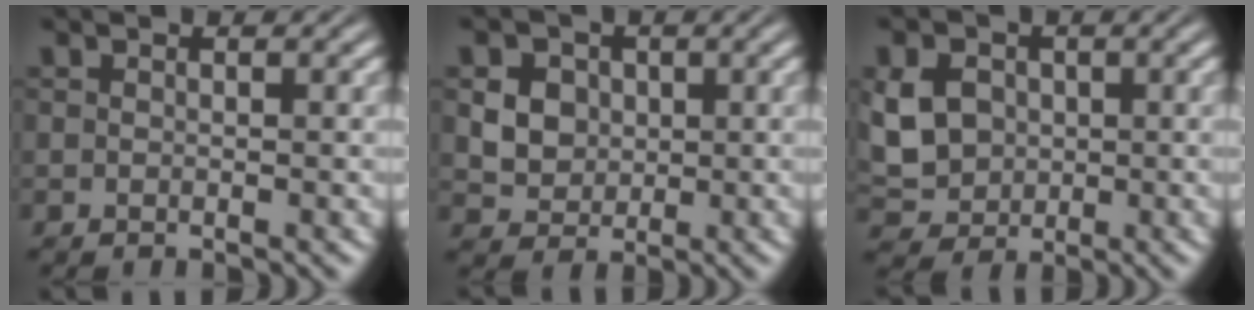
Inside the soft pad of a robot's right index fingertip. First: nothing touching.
{"total": 4.6, "force": [0.7, 4.1, 2.1], "torque": [-0.036, -0.019, 0.021]}
{"total": 5.9, "force": [-0.2, 5.1, 2.9], "torque": [-0.069, -0.027, 0.010]}